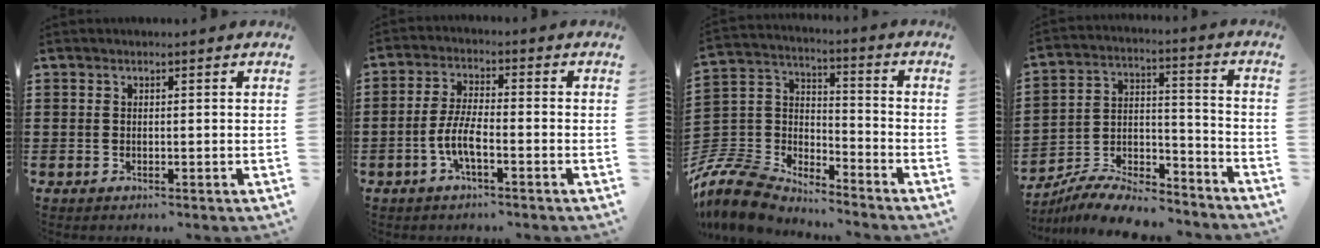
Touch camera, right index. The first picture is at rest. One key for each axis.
{"total": 5.5, "fx": -2.3, "fy": 1.4, "fz": 4.8, "tx": -0.122, "ty": -0.012, "tz": -0.053}
{"total": 8.9, "fx": -8.3, "fy": 2.8, "fz": 1.8, "tx": -0.090, "ty": -0.007, "tz": -0.176}
{"total": 8.9, "fx": -8.2, "fy": 2.0, "fz": 2.8, "tx": -0.048, "ty": 0.021, "tz": -0.159}